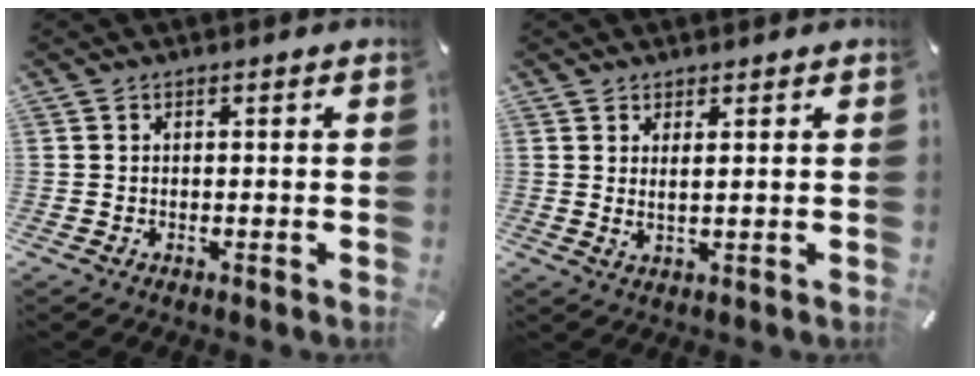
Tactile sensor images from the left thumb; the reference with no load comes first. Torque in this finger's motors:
{"motor_torque": [-0.03, -0.11, -0.13, -0.06, -0.02]}